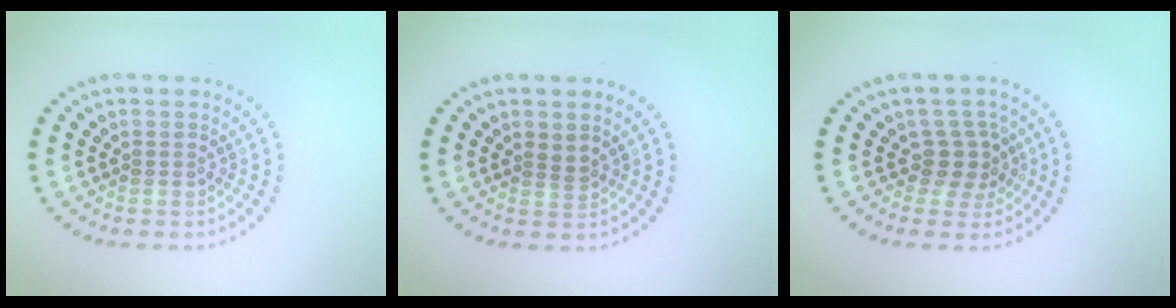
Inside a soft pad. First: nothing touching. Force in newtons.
{"total": 1.1, "press": 0.9, "slide": 0.7}
{"total": 2.6, "press": 2.0, "slide": 1.6}